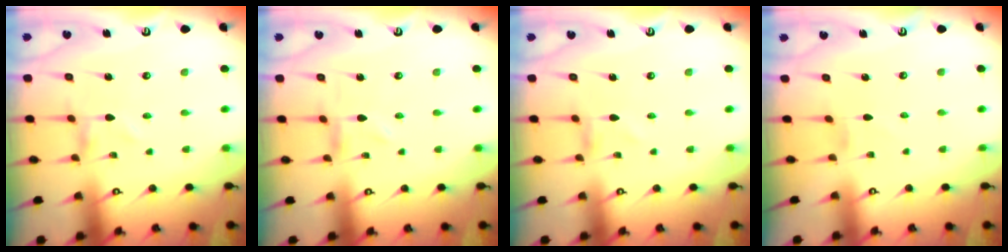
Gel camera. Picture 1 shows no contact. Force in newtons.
{"total": 0.0}
{"total": 0.0}
{"total": 0.0}